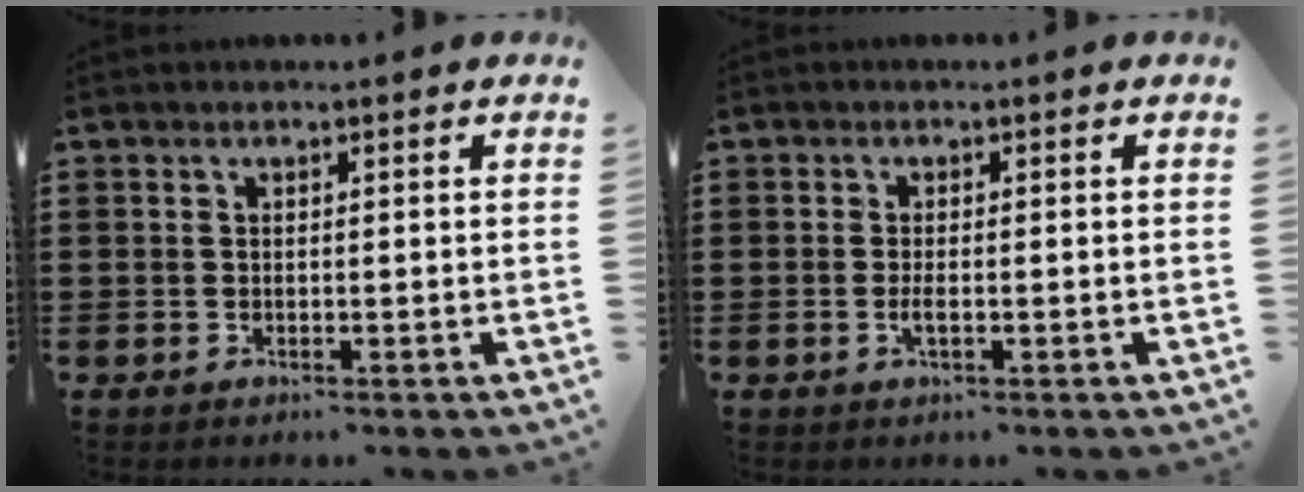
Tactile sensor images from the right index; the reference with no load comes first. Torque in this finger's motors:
{"motor_torque": [1.06, 1.08, 0.09, 0.06]}